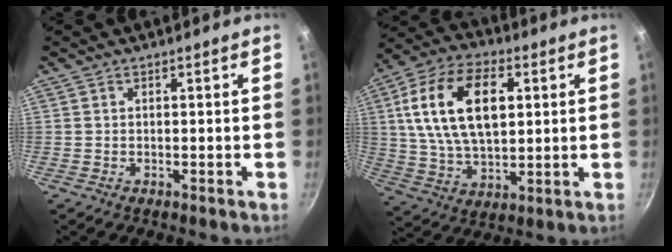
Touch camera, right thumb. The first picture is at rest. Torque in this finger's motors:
{"motor_torque": [-1.53, 2.39, 1.66, 0.11, 0.59]}